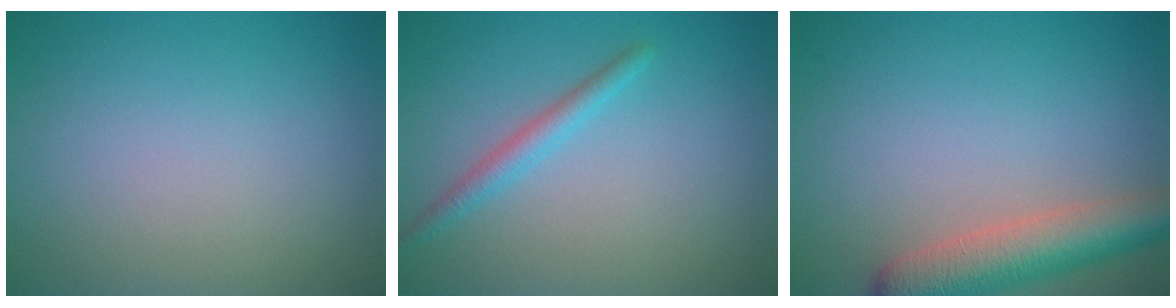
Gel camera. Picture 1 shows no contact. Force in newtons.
{"total": 1.9, "press": 1.9, "slide": 0.2}
{"total": 5.7, "press": 5.6, "slide": 0.3}